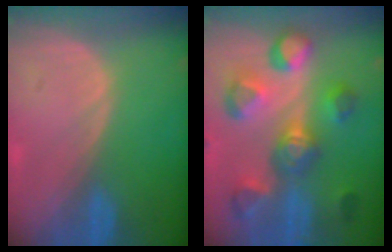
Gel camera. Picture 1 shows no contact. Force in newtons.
{"total": 10.4, "press": 10.1, "slide": 2.8}